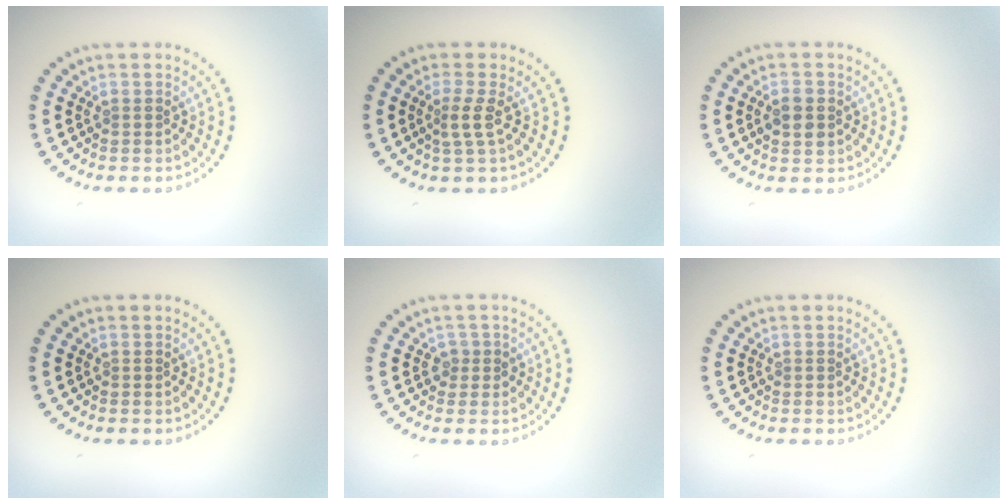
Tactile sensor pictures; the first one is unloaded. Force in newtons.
{"total": 1.8, "press": 1.2, "slide": 1.4}
{"total": 2.1, "press": 2.1, "slide": 0.1}
{"total": 0.0}
{"total": 1.3, "press": 1.0, "slide": 0.8}
{"total": 0.0}